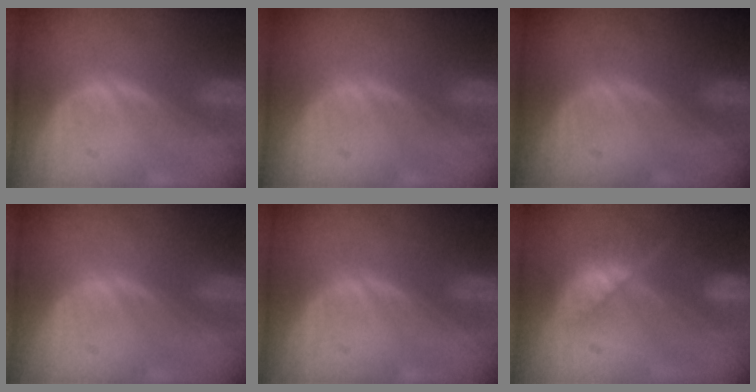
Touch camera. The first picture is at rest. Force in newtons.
{"total": 0.0}
{"total": 0.0}
{"total": 0.0}
{"total": 0.0}
{"total": 7.2, "press": 6.5, "slide": 3.2}